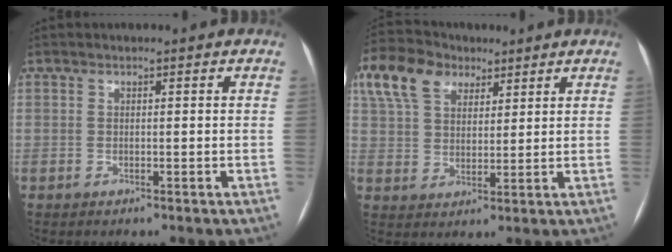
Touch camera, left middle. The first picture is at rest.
{"total": 16.4, "force": [9.6, 10.4, 8.3], "torque": [-0.221, 0.063, 0.177]}